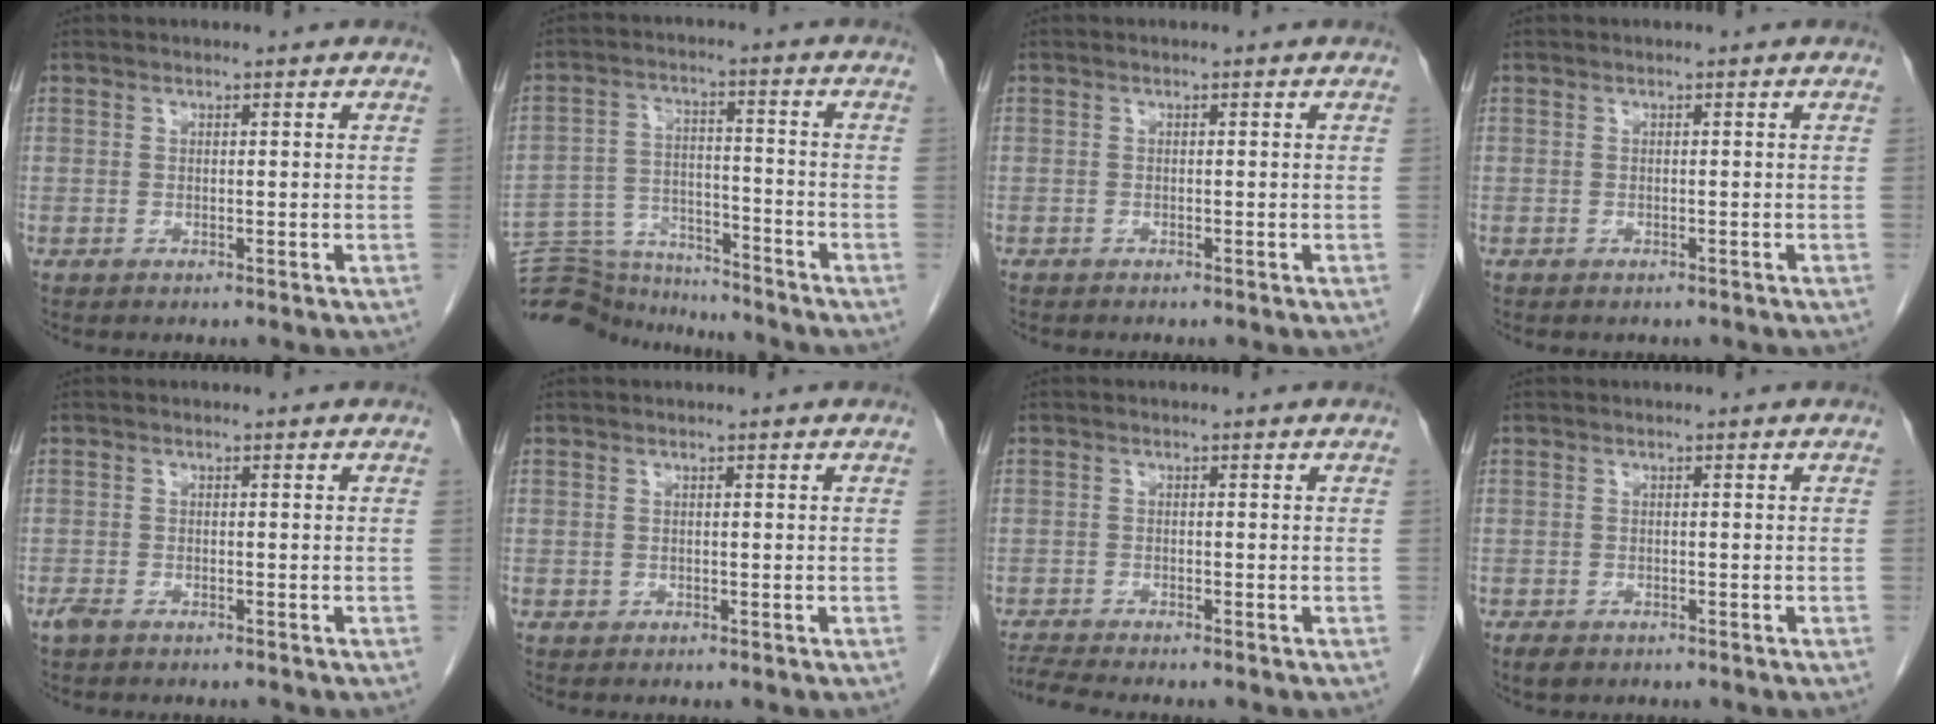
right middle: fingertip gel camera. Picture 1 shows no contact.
{"total": 14.0, "force": [-13.7, 1.9, 1.8], "torque": [-0.036, 0.023, -0.219]}
{"total": 0.9, "force": [-0.8, 0.3, 0.3], "torque": [-0.011, -0.001, -0.010]}
{"total": 1.9, "force": [-1.6, 0.8, 0.5], "torque": [-0.013, -0.002, -0.017]}
{"total": 2.4, "force": [-1.8, 0.9, 1.3], "torque": [-0.029, -0.004, -0.029]}
{"total": 0.0}
{"total": 3.9, "force": [-3.7, -0.5, 1.2], "torque": [-0.026, -0.014, -0.063]}
{"total": 2.0, "force": [-1.3, 1.1, 0.9], "torque": [-0.019, -0.001, -0.014]}